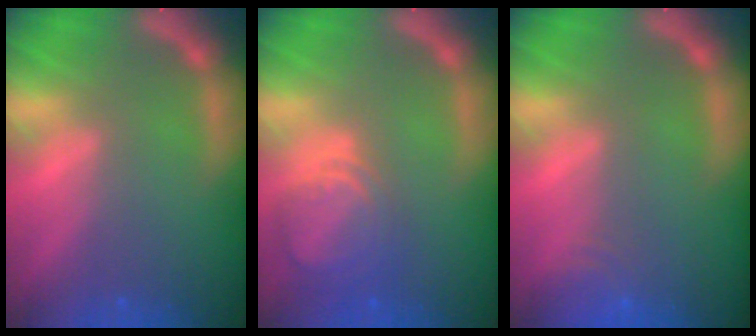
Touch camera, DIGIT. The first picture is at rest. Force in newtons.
{"total": 5.6}
{"total": 3.0}